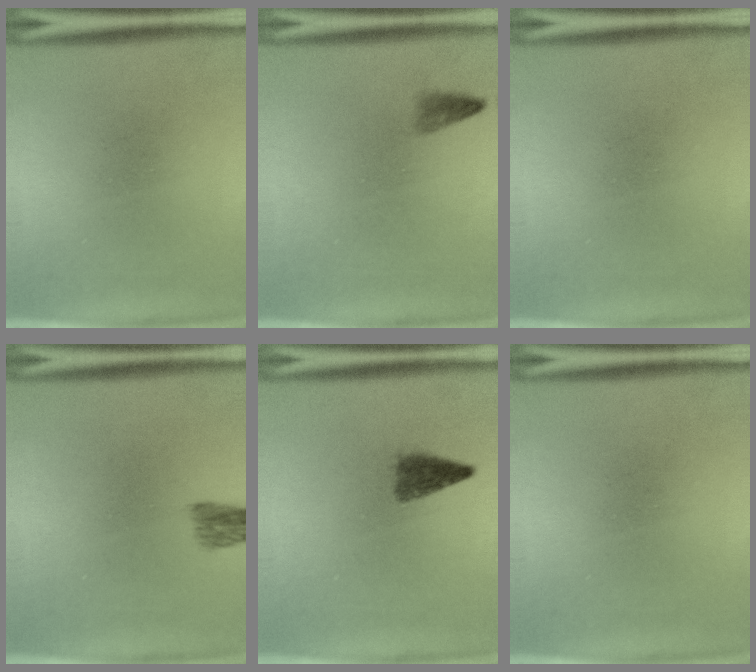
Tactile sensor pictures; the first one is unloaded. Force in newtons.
{"total": 1.2}
{"total": 0.0}
{"total": 2.5}
{"total": 2.8}
{"total": 0.0}